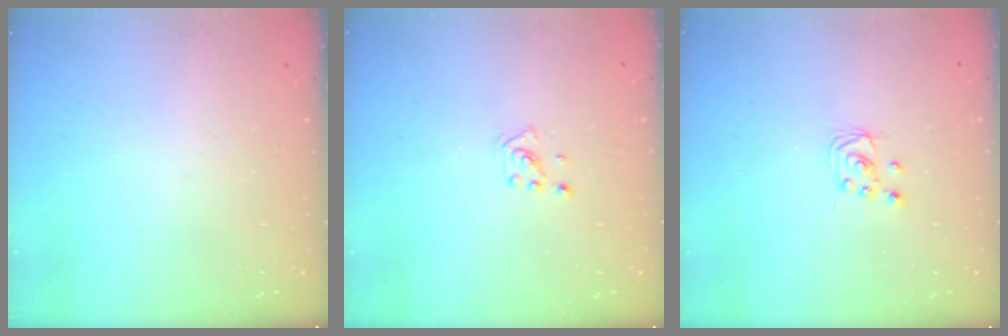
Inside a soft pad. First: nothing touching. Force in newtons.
{"total": 2.0, "press": 2.0, "slide": 0.6}
{"total": 2.4, "press": 2.4, "slide": 0.2}